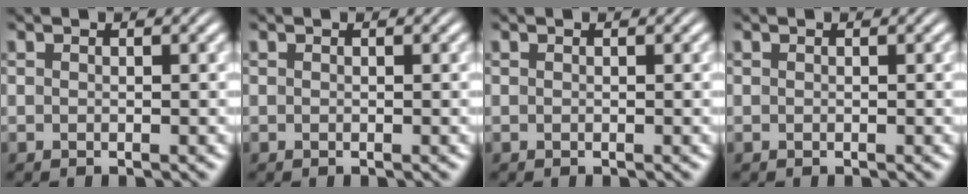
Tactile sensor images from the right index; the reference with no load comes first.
{"total": 0.0}
{"total": 0.0}
{"total": 0.0}